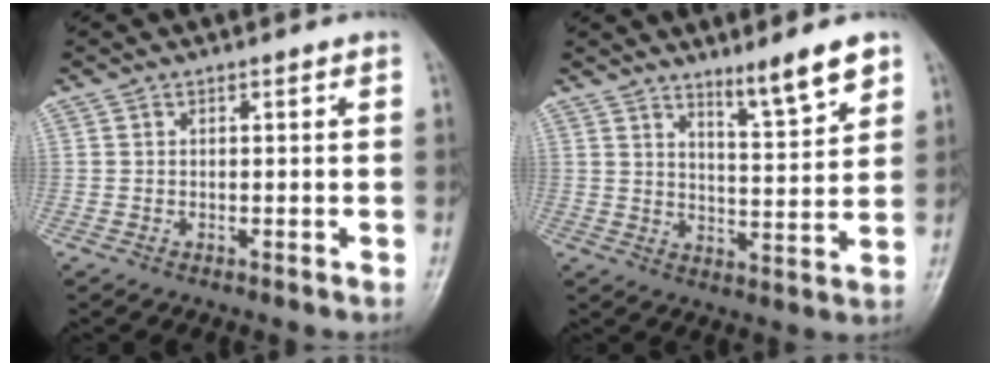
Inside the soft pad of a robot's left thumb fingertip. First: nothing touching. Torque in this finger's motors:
{"motor_torque": [0.28, 0.14, -0.10, -0.32, 0.11]}